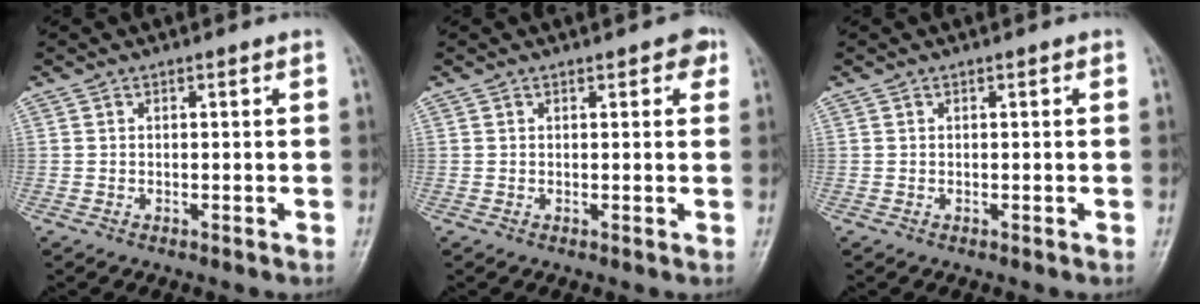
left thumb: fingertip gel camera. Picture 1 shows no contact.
{"total": 2.6, "force": [1.4, 1.3, 1.8], "torque": [-0.009, -0.002, 0.013]}
{"total": 0.0}